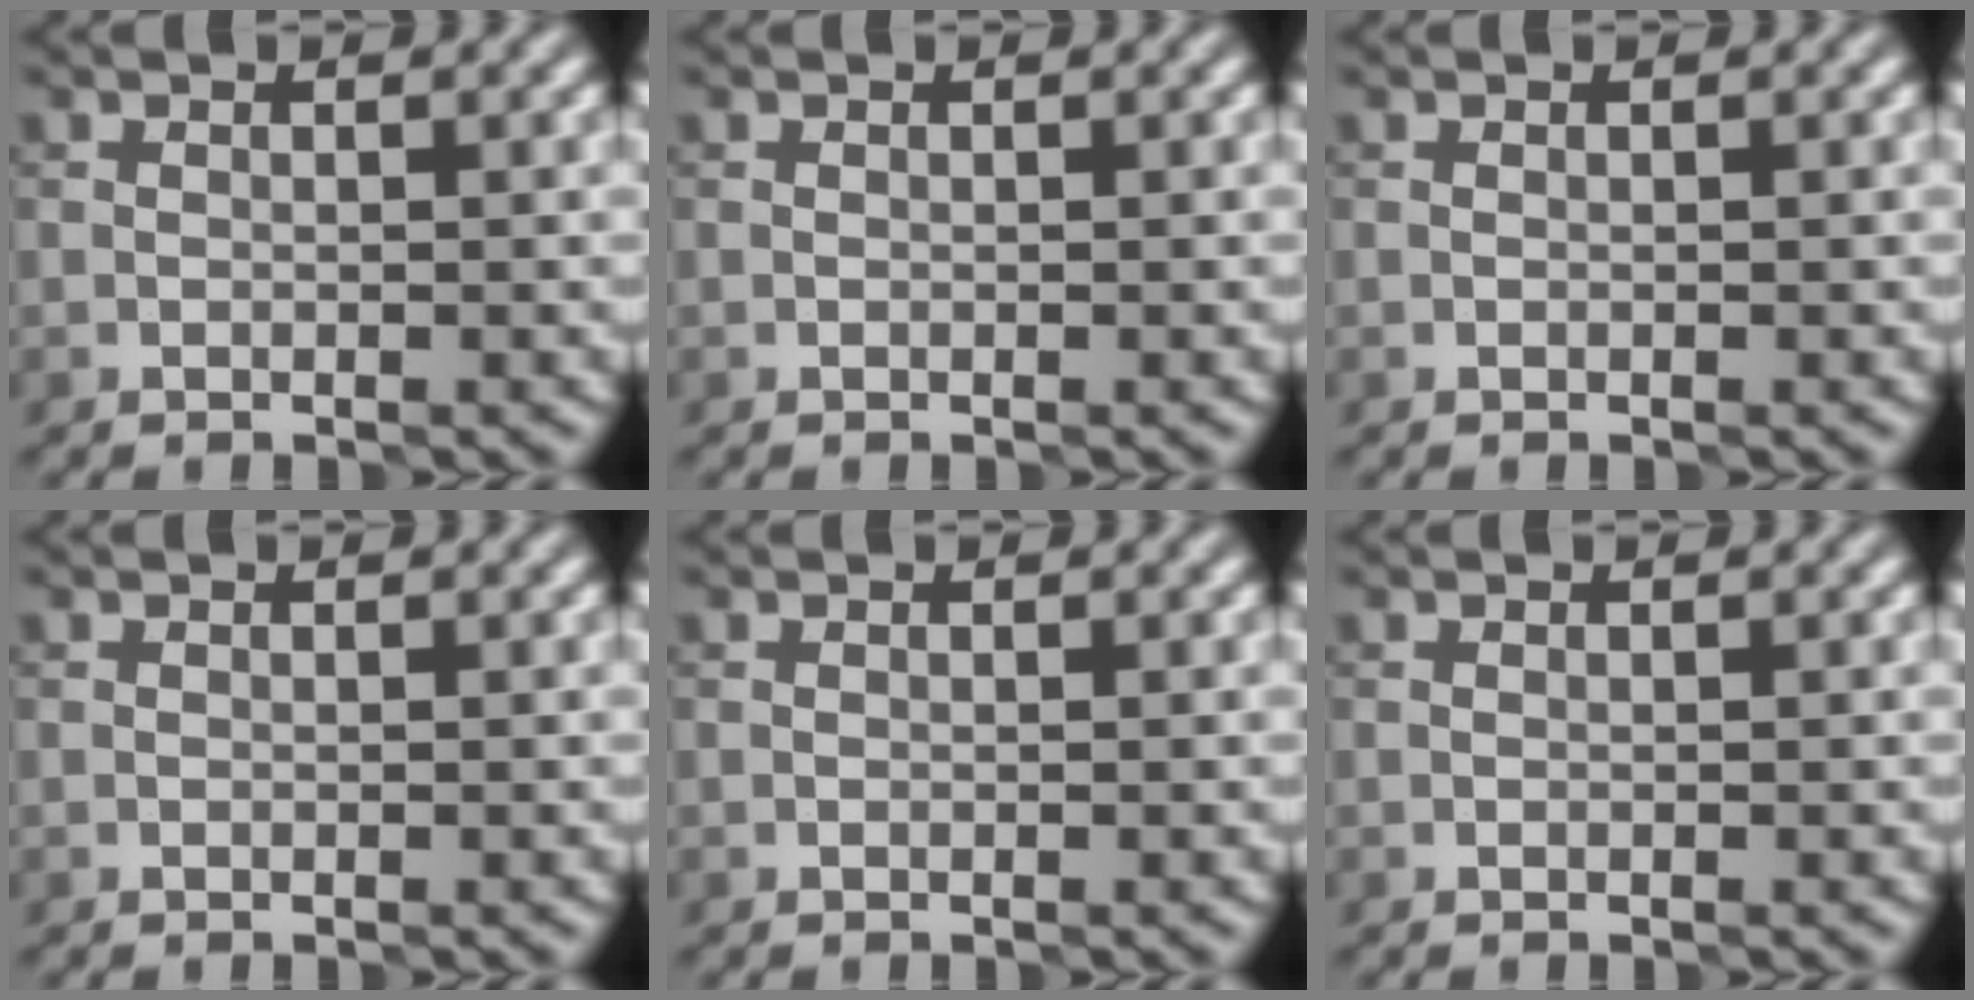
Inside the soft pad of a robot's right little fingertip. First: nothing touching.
{"total": 0.0}
{"total": 0.0}
{"total": 0.0}
{"total": 0.0}
{"total": 0.0}